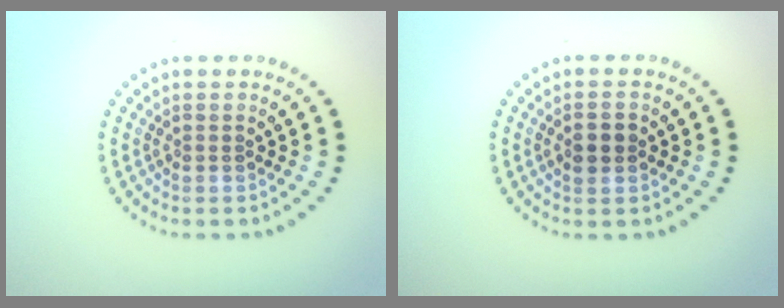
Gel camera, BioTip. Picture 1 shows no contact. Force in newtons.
{"total": 1.7, "press": 1.7, "slide": 0.1}